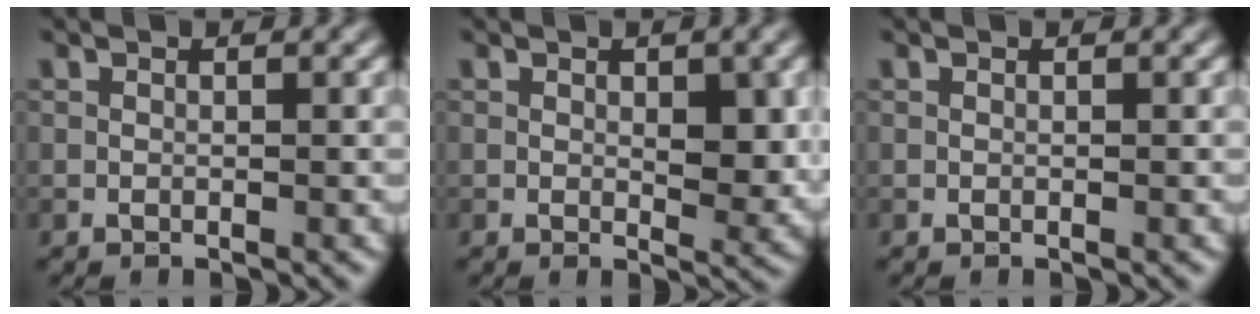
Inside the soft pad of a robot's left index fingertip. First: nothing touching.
{"total": 3.4, "force": [0.4, 1.6, 3.0], "torque": [-0.039, -0.007, 0.009]}
{"total": 0.0}